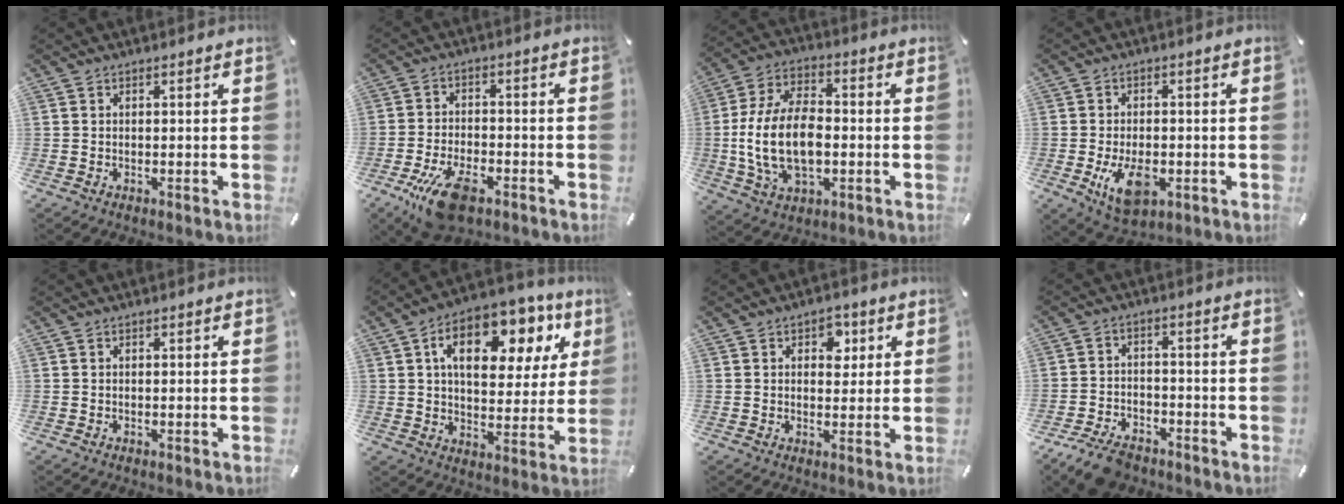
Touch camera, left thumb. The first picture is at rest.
{"total": 10.4, "force": [-5.9, 4.7, 7.1], "torque": [-0.147, 0.021, -0.105]}
{"total": 16.6, "force": [-2.3, 10.4, 12.8], "torque": [-0.282, 0.004, -0.041]}
{"total": 9.3, "force": [-2.6, 5.7, 7.0], "torque": [-0.139, -0.005, -0.047]}
{"total": 0.0}
{"total": 17.4, "force": [8.0, 10.0, 11.8], "torque": [-0.176, -0.030, 0.130]}
{"total": 5.0, "force": [1.8, 3.6, 3.0], "torque": [-0.018, -0.008, 0.020]}
{"total": 7.3, "force": [-5.6, 3.6, 2.9], "torque": [-0.054, 0.031, -0.104]}